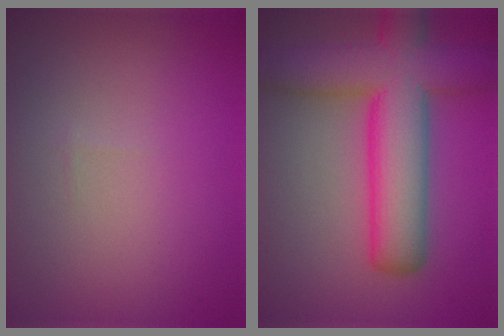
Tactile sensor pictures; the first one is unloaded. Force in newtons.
{"total": 9.8, "press": 9.8, "slide": 0.4}